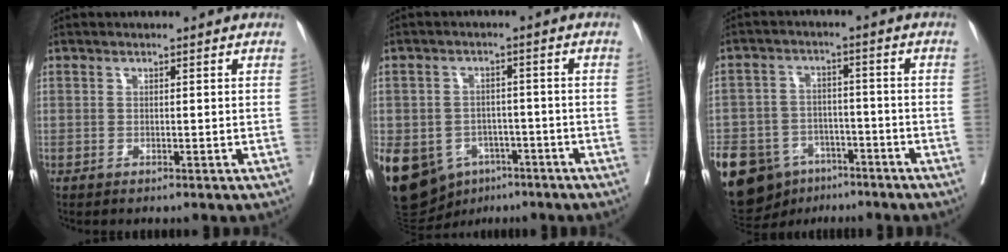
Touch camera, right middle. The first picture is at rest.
{"total": 19.9, "force": [-9.2, 15.0, 9.3], "torque": [-0.256, -0.004, -0.127]}
{"total": 22.4, "force": [-12.6, 15.4, 10.4], "torque": [-0.305, -0.012, -0.195]}